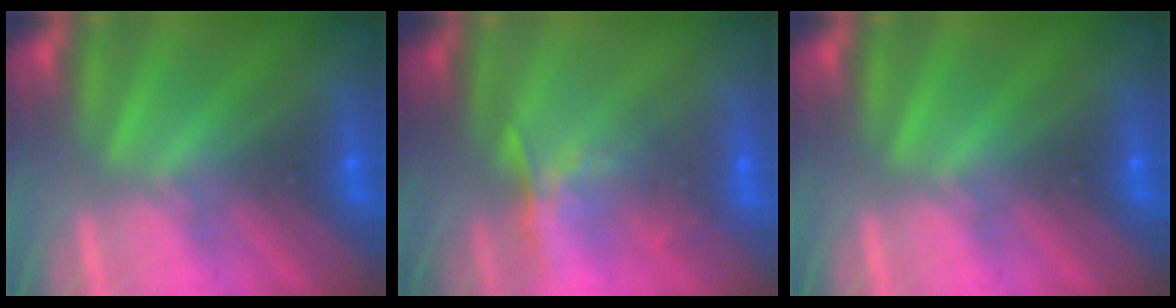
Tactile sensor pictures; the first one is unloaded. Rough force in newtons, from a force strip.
{"total": 2.4}
{"total": 0.0}